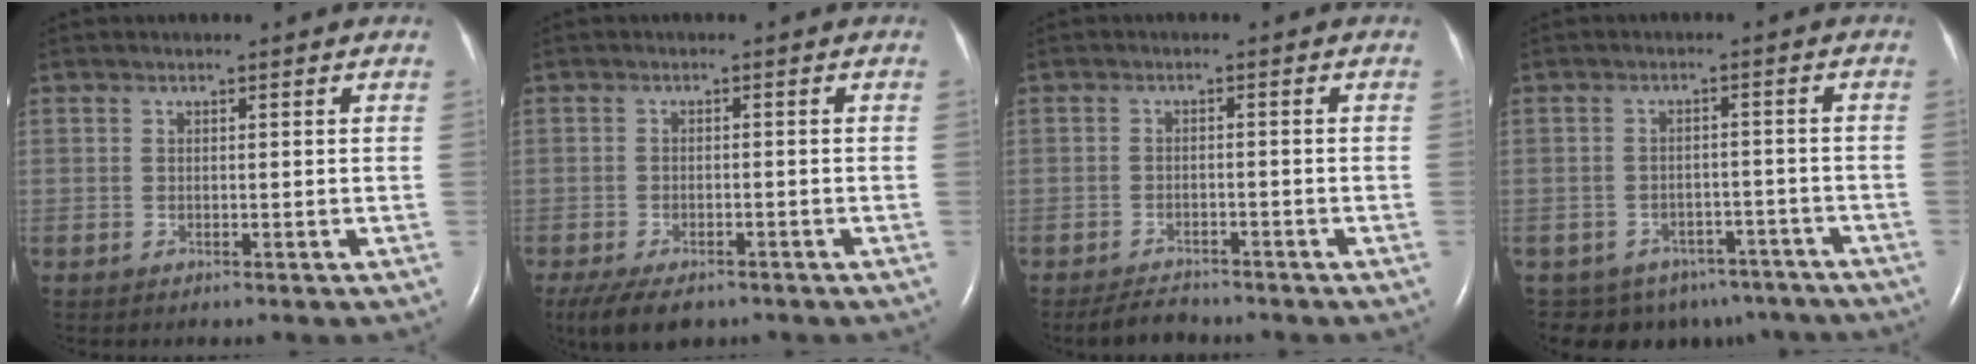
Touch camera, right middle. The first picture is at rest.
{"total": 7.4, "force": [-5.3, 3.1, 4.0], "torque": [-0.068, -0.009, -0.082]}
{"total": 3.5, "force": [-3.3, 1.0, 0.9], "torque": [-0.023, -0.009, -0.055]}
{"total": 10.9, "force": [-8.2, 6.9, 2.4], "torque": [-0.030, 0.016, -0.089]}